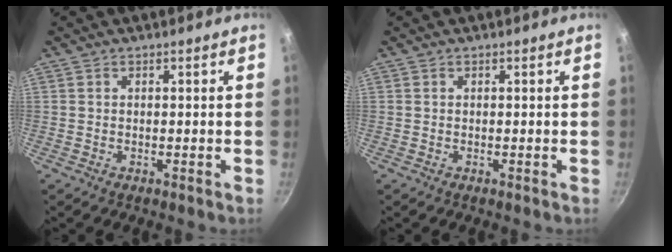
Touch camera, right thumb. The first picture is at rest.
{"total": 0.0}